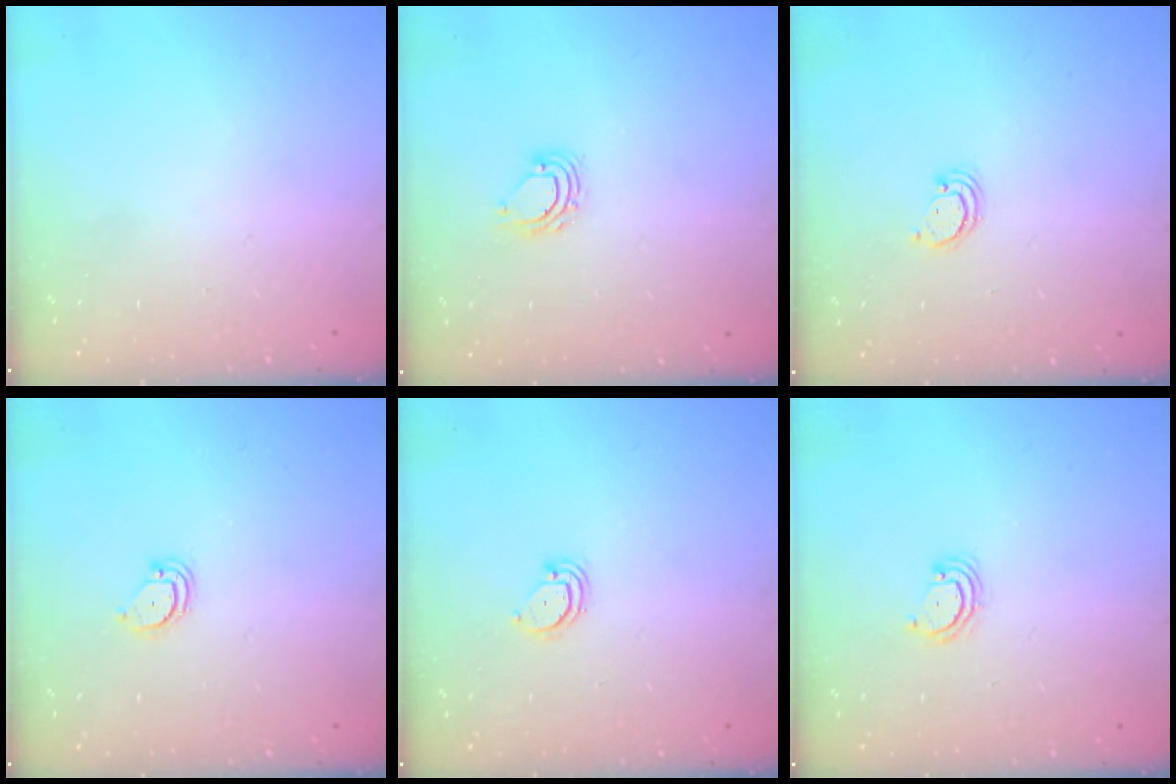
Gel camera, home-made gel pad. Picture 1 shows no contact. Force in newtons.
{"total": 4.0, "press": 4.0, "slide": 0.2}
{"total": 2.4, "press": 2.4, "slide": 0.2}
{"total": 2.6, "press": 2.6, "slide": 0.2}
{"total": 3.0, "press": 3.0, "slide": 0.2}
{"total": 2.9, "press": 2.9, "slide": 0.3}